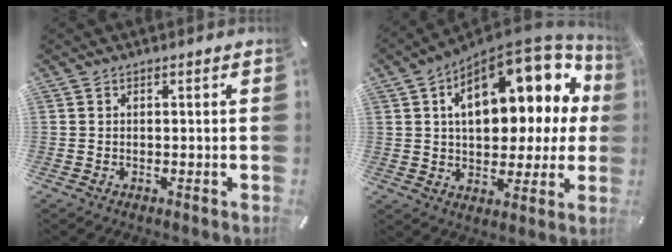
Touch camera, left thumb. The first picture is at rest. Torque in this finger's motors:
{"motor_torque": [2.50, 2.50, 1.65, -1.12, 0.73]}